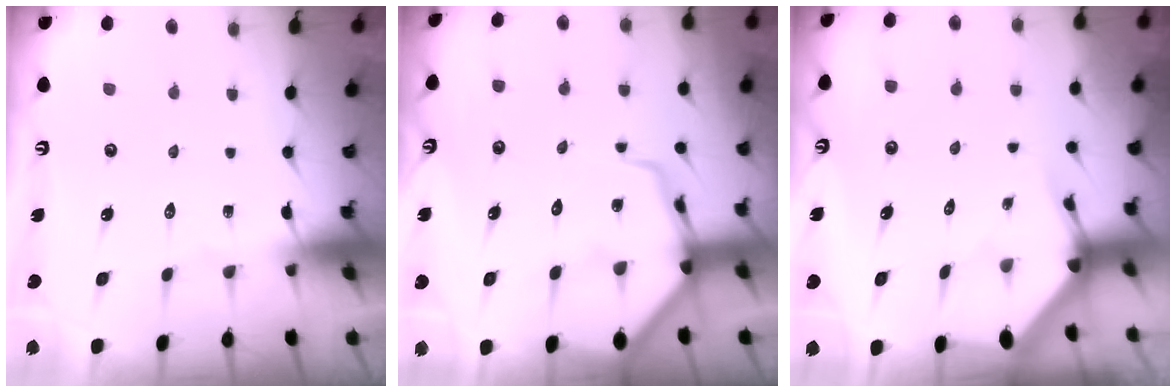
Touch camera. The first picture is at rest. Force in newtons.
{"total": 9.8, "press": 9.8, "slide": 1.0}
{"total": 2.9, "press": 2.9, "slide": 0.2}